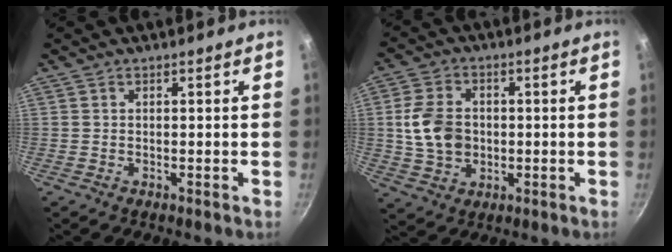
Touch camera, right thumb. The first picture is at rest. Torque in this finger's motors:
{"motor_torque": [-0.34, 0.59, 0.41, 0.74, 0.07]}